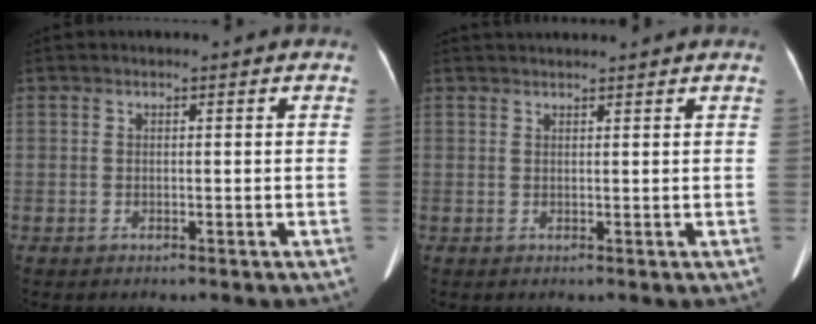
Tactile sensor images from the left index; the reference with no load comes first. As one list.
[{"total": 4.8, "force": [4.6, -0.1, 1.4], "torque": [-0.017, 0.033, 0.062]}]